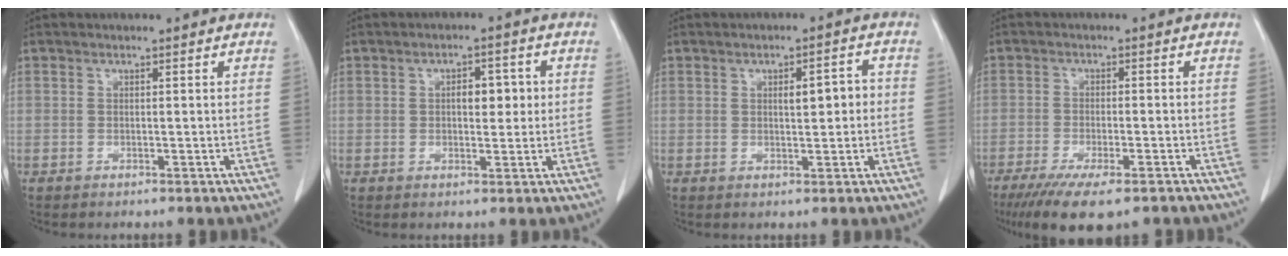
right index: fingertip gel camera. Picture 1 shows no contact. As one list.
[{"total": 5.0, "force": [0.6, 2.5, 4.3], "torque": [-0.067, 0.016, 0.014]}, {"total": 4.7, "force": [0.3, 1.9, 4.3], "torque": [-0.071, 0.019, 0.010]}, {"total": 12.0, "force": [-8.4, 3.4, 7.9], "torque": [-0.130, -0.022, -0.130]}]